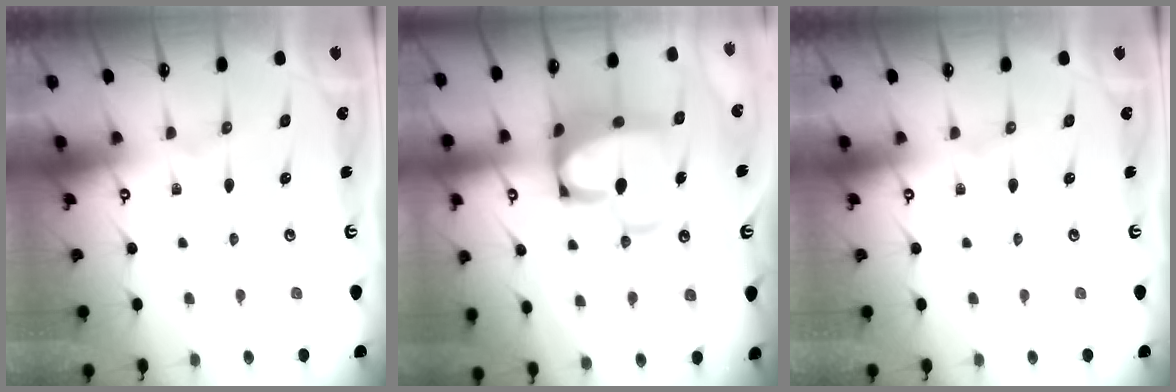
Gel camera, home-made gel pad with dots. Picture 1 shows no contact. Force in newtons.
{"total": 10.1, "press": 10.0, "slide": 1.4}
{"total": 0.0}